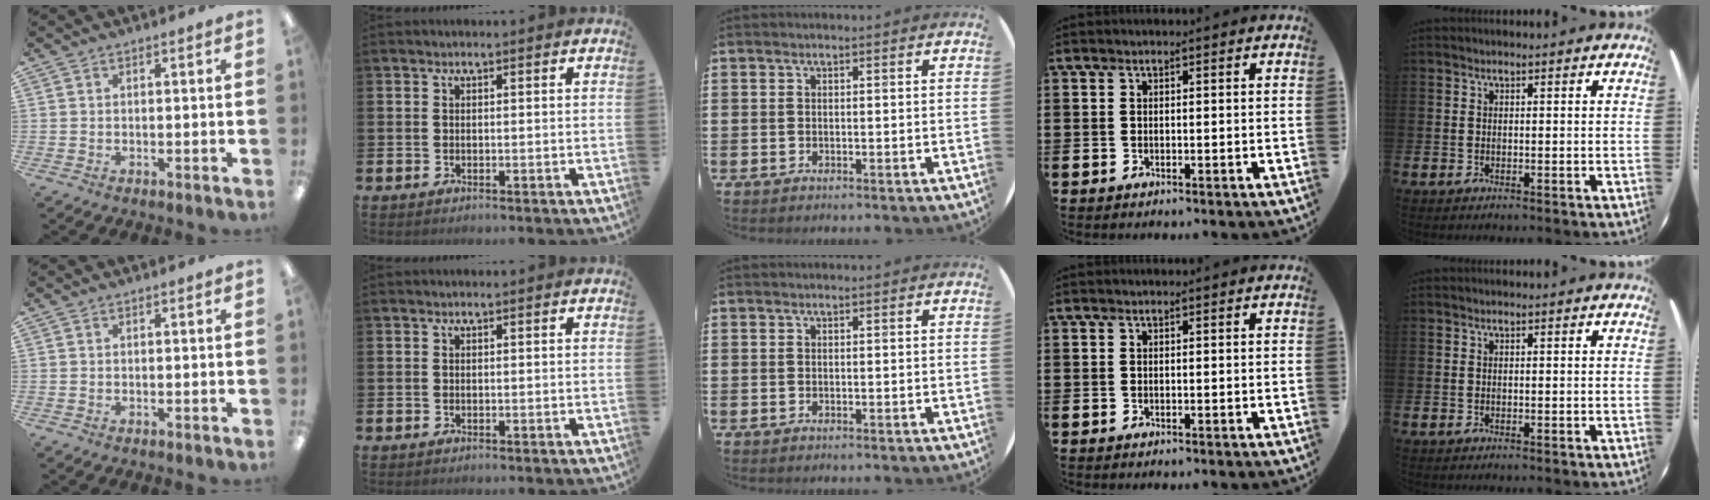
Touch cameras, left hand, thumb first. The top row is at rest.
{}